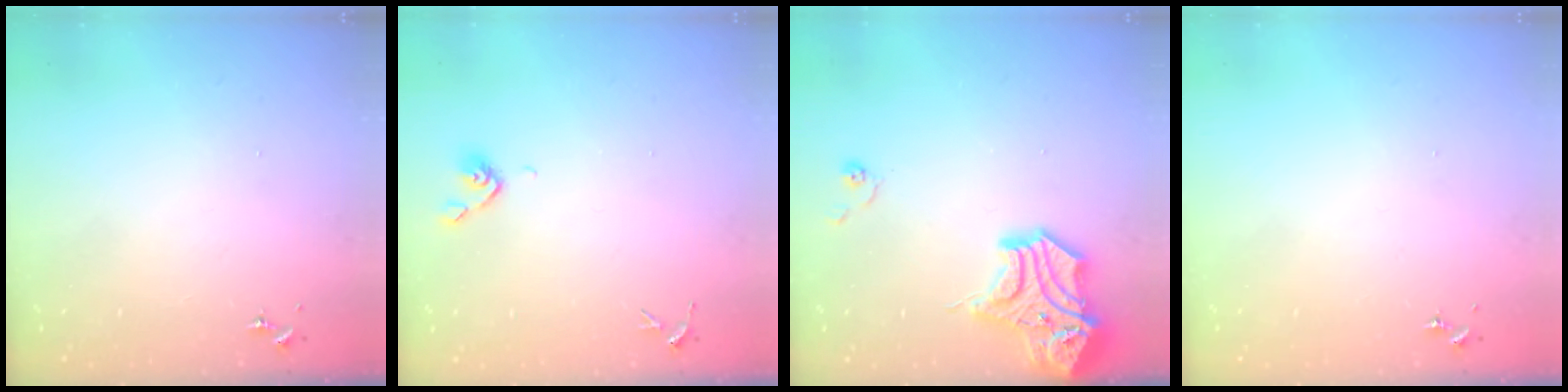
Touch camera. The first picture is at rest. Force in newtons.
{"total": 5.1, "press": 4.9, "slide": 1.2}
{"total": 15.8, "press": 15.6, "slide": 2.4}
{"total": 0.0}